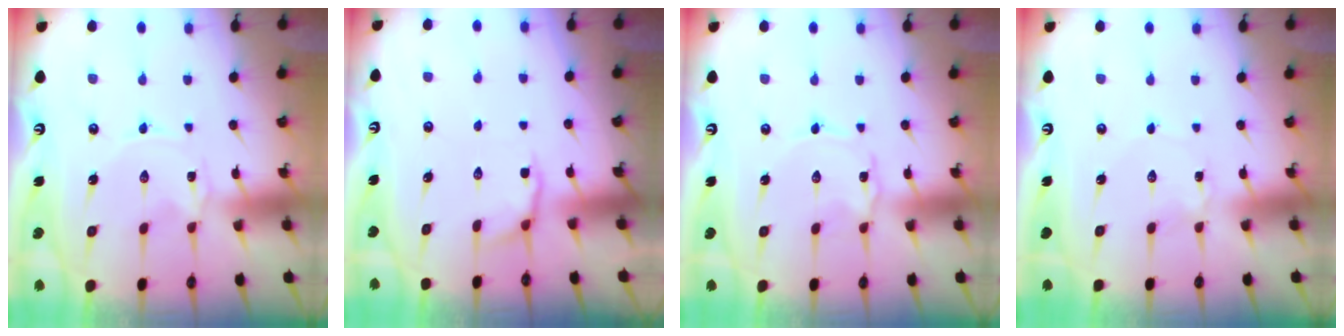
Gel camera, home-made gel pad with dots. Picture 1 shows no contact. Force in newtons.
{"total": 2.8, "press": 2.0, "slide": 2.0}
{"total": 1.0, "press": 1.0, "slide": 0.1}
{"total": 0.7, "press": 0.7, "slide": 0.1}